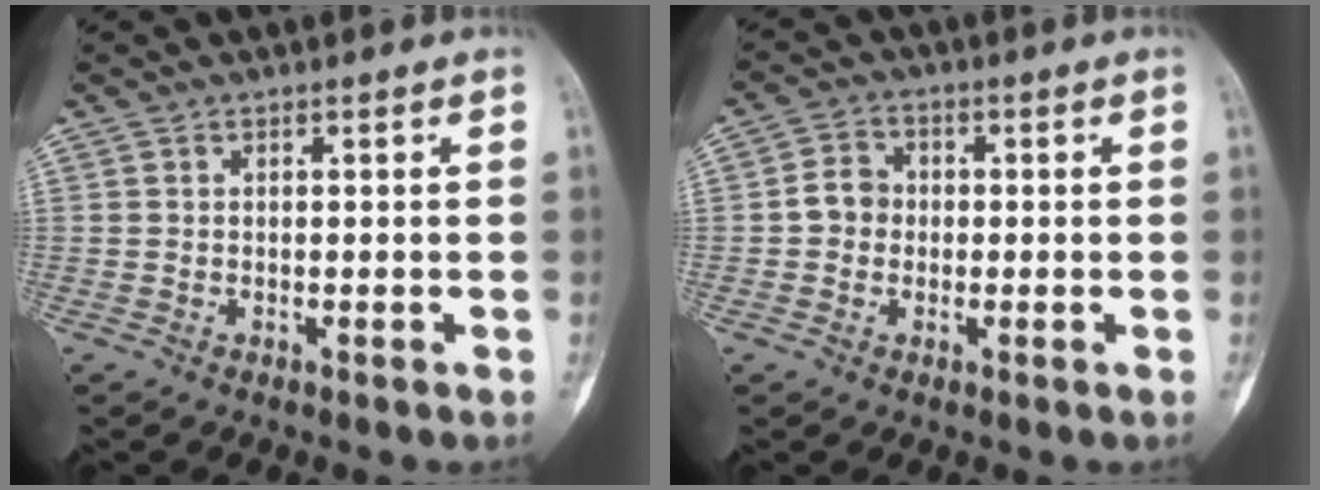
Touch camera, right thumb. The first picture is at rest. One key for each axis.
{"total": 4.5, "fx": -0.4, "fy": 4.0, "fz": 2.1, "tx": -0.023, "ty": 0.014, "tz": -0.014}